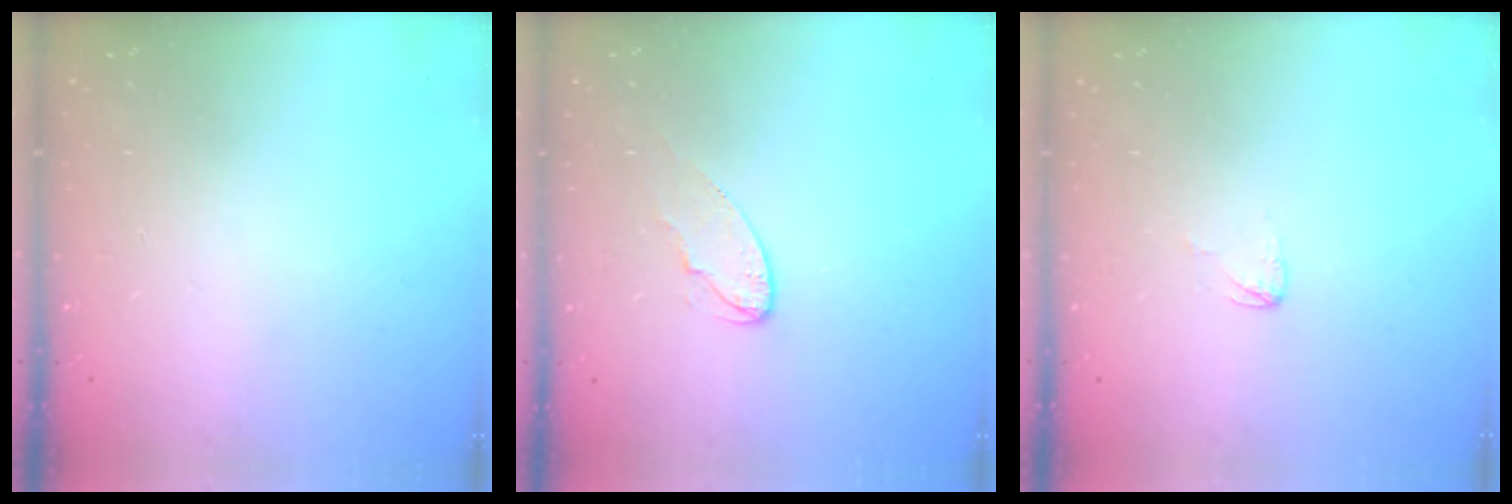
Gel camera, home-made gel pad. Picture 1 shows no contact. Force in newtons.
{"total": 6.1, "press": 6.1, "slide": 0.3}
{"total": 2.4, "press": 2.4, "slide": 0.2}